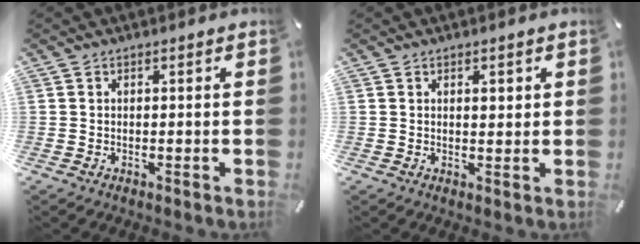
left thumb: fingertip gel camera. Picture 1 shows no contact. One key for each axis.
{"total": 1.6, "fx": 0.7, "fy": 1.0, "fz": 1.0, "tx": -0.005, "ty": -0.004, "tz": 0.010}